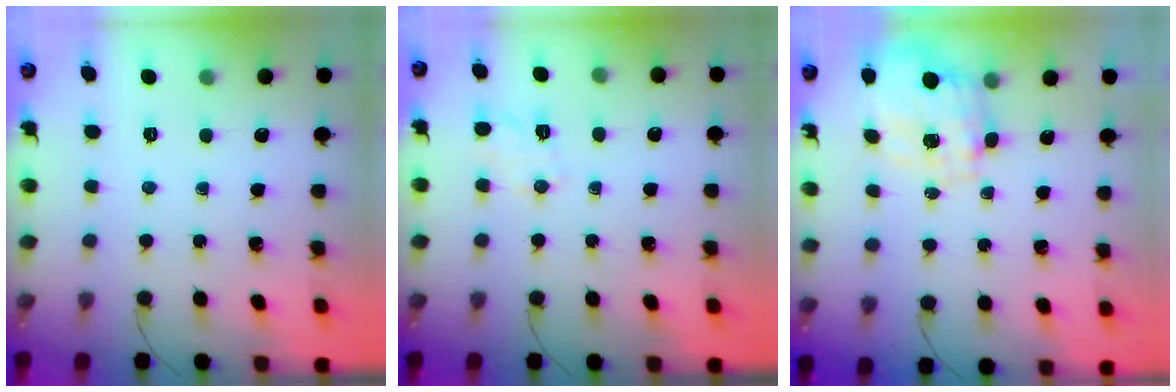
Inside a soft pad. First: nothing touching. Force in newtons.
{"total": 2.7, "press": 2.3, "slide": 1.5}
{"total": 2.9, "press": 2.7, "slide": 1.1}